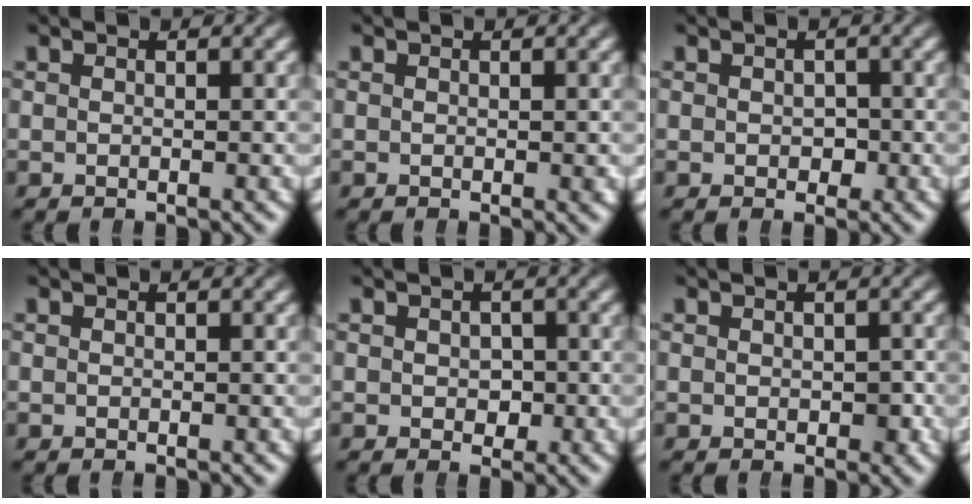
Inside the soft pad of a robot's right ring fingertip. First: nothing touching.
{"total": 0.0}
{"total": 1.0, "force": [-0.3, 0.9, 0.2], "torque": [0.000, -0.001, -0.007]}
{"total": 0.0}
{"total": 1.3, "force": [-0.2, 1.2, 0.3], "torque": [-0.004, -0.003, -0.004]}
{"total": 0.9, "force": [-0.1, 0.7, 0.5], "torque": [-0.009, -0.005, 0.001]}